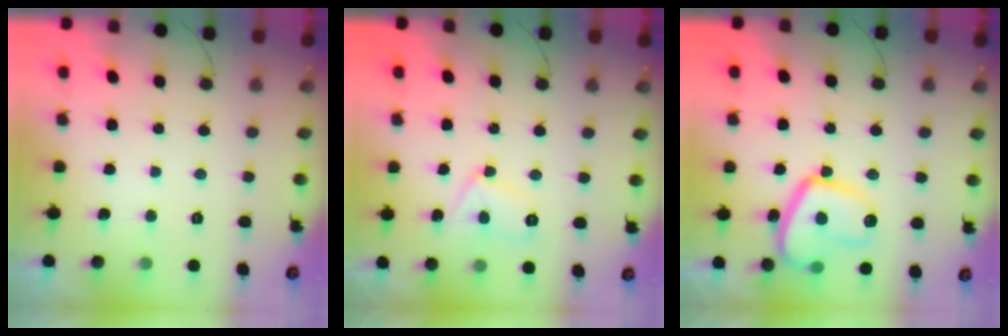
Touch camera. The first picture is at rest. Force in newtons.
{"total": 6.5, "press": 6.5, "slide": 0.6}
{"total": 14.0, "press": 13.9, "slide": 1.7}